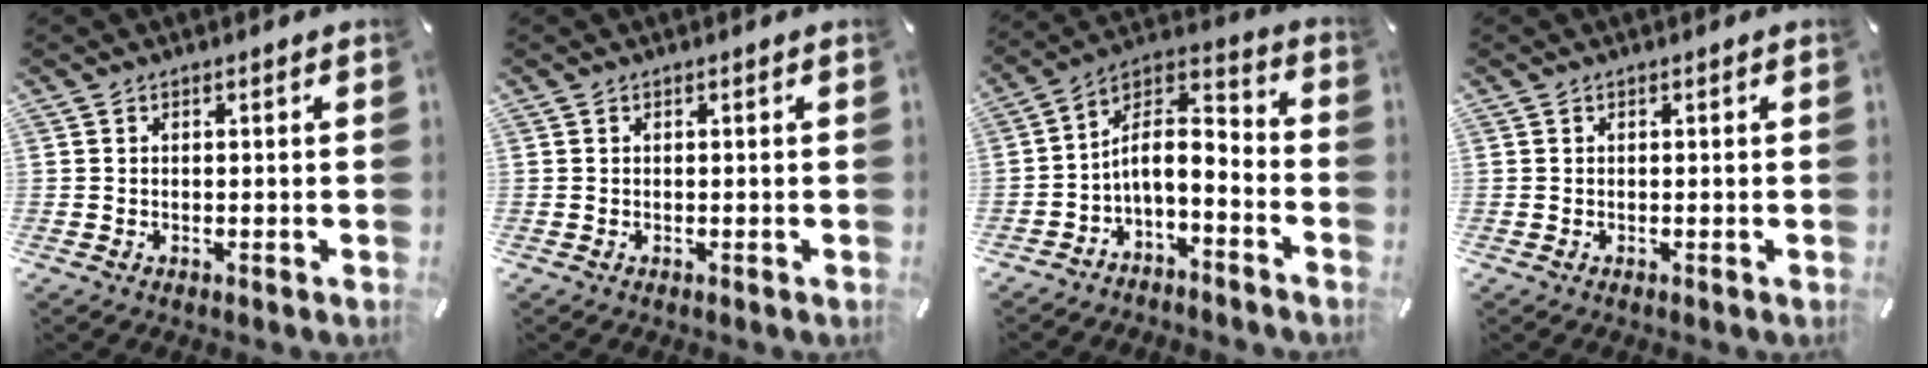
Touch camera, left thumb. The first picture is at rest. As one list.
[{"total": 0.0}, {"total": 6.9, "force": [-2.5, 4.0, 5.1], "torque": [-0.093, -0.007, -0.048]}, {"total": 0.0}]